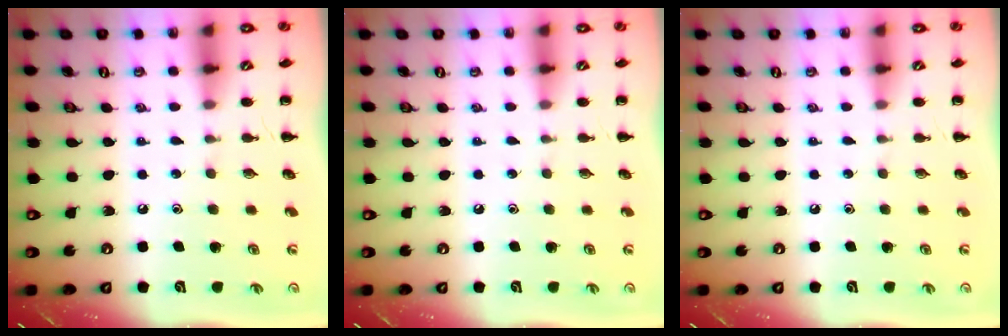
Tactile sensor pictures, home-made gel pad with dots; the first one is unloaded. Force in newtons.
{"total": 0.0}
{"total": 0.0}